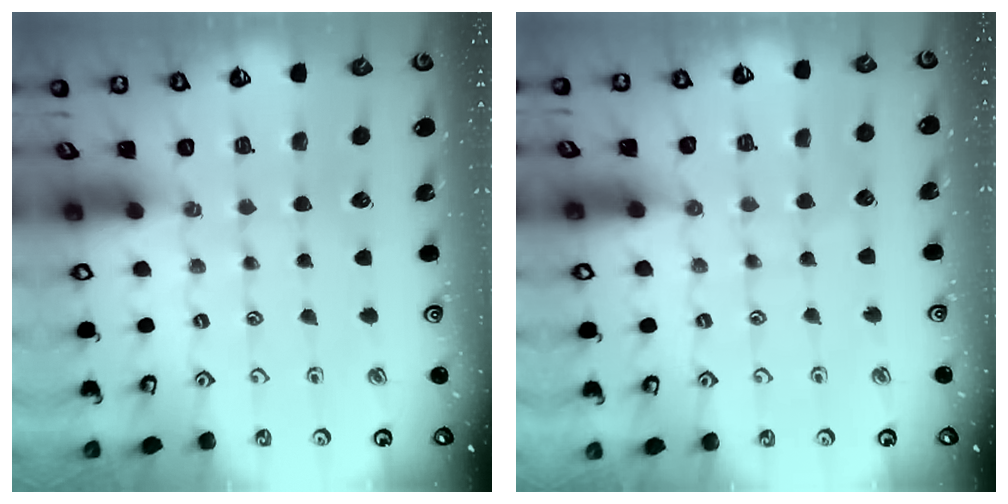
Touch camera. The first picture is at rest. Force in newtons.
{"total": 5.1, "press": 5.1, "slide": 0.6}